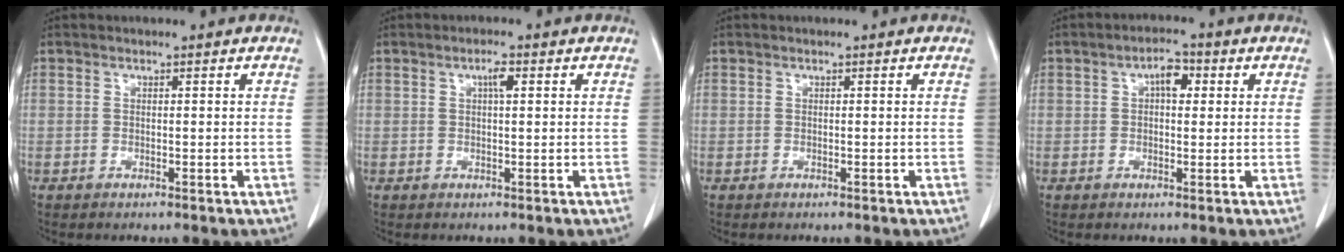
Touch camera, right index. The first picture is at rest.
{"total": 1.9, "force": [0.7, 0.3, 1.8], "torque": [-0.034, 0.003, 0.011]}
{"total": 0.0}
{"total": 3.6, "force": [1.0, 1.7, 3.0], "torque": [-0.049, 0.013, 0.011]}